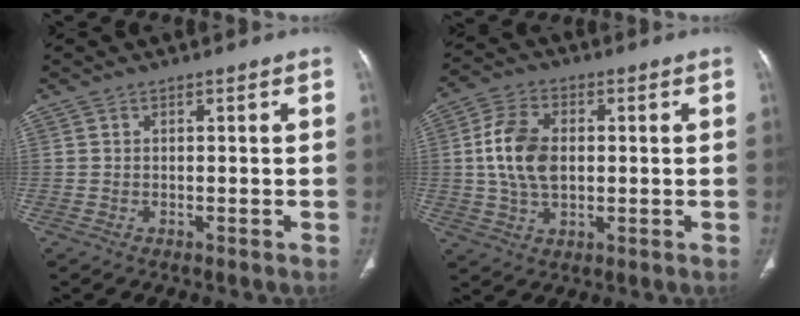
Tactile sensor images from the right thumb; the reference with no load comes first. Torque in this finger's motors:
{"motor_torque": [1.50, 1.47, 1.14, -0.48, 0.11]}